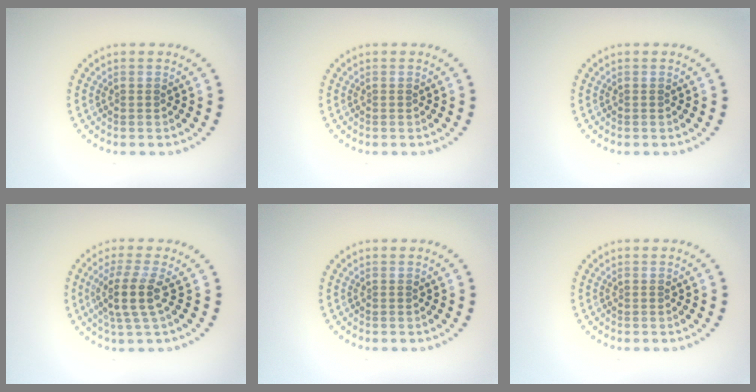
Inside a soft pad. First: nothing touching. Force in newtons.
{"total": 0.0}
{"total": 0.0}
{"total": 3.3, "press": 2.6, "slide": 2.1}
{"total": 0.0}
{"total": 0.0}